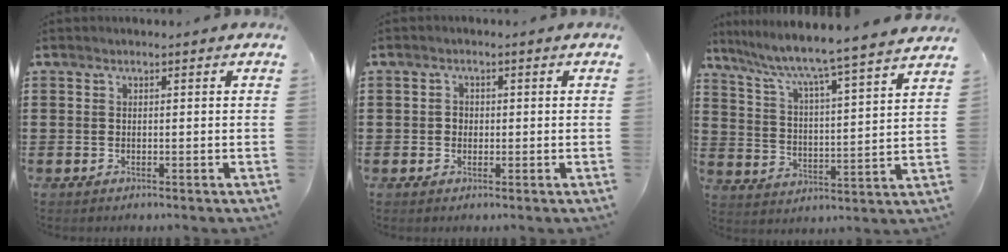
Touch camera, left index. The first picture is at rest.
{"total": 1.4, "force": [-0.1, 1.3, 0.4], "torque": [-0.013, 0.007, -0.004]}
{"total": 5.6, "force": [4.9, -1.0, 2.5], "torque": [-0.070, -0.052, 0.072]}